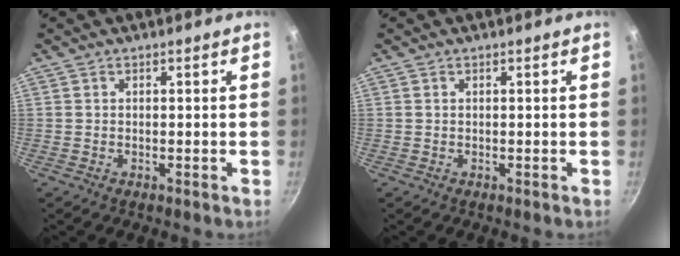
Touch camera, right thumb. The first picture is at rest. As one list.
[{"total": 0.0}]